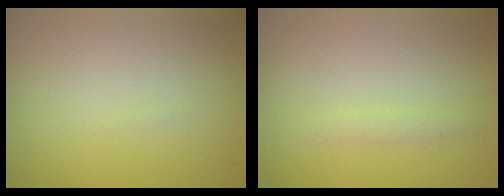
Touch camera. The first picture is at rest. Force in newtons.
{"total": 0.8, "press": 0.8, "slide": 0.1}